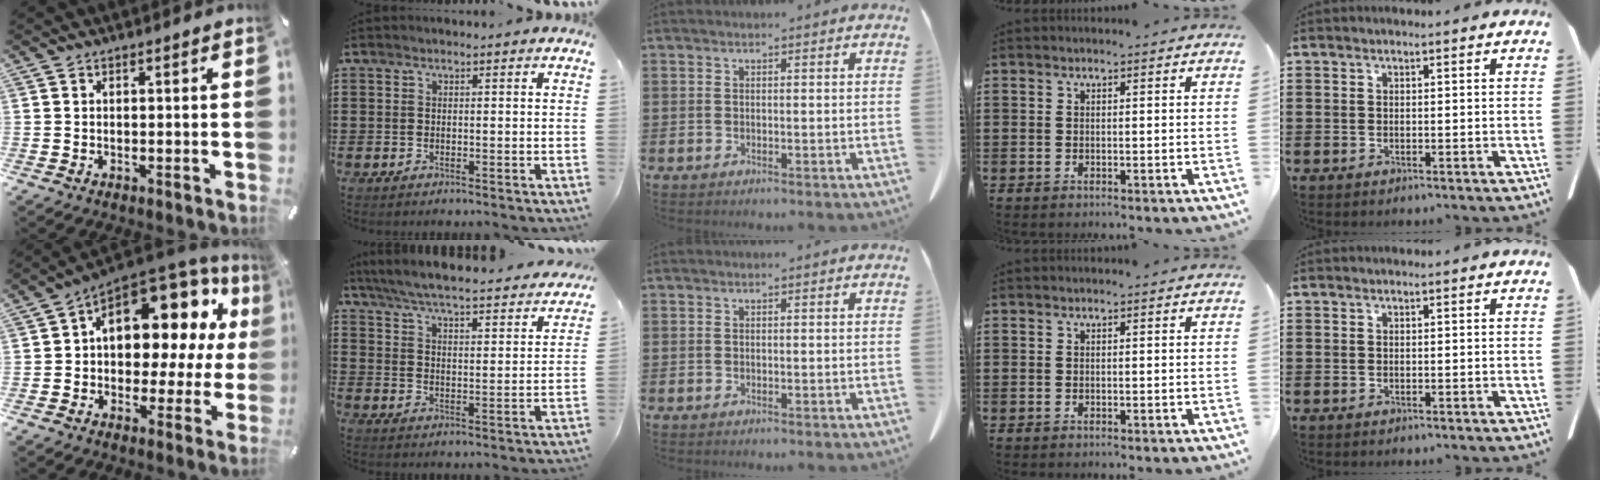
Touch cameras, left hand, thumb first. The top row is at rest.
{"thumb": {"total": 15.0, "force": [6.9, 9.7, 9.1], "torque": [-0.118, -0.067, 0.117]}, "index": {"total": 5.9, "force": [5.6, -0.2, 1.8], "torque": [-0.061, -0.042, 0.092]}}